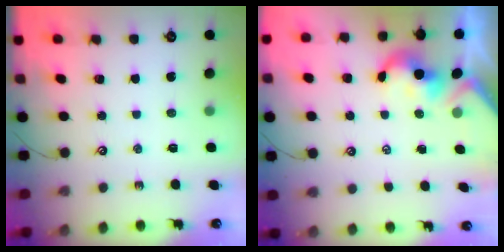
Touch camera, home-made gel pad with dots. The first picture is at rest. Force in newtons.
{"total": 1.9, "press": 1.9, "slide": 0.4}